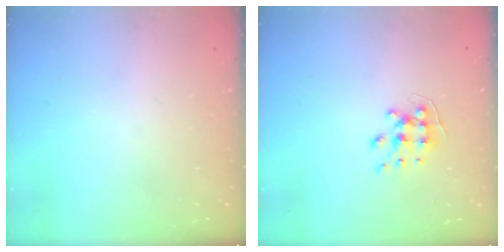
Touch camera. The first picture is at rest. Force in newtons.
{"total": 6.4, "press": 6.4, "slide": 0.6}